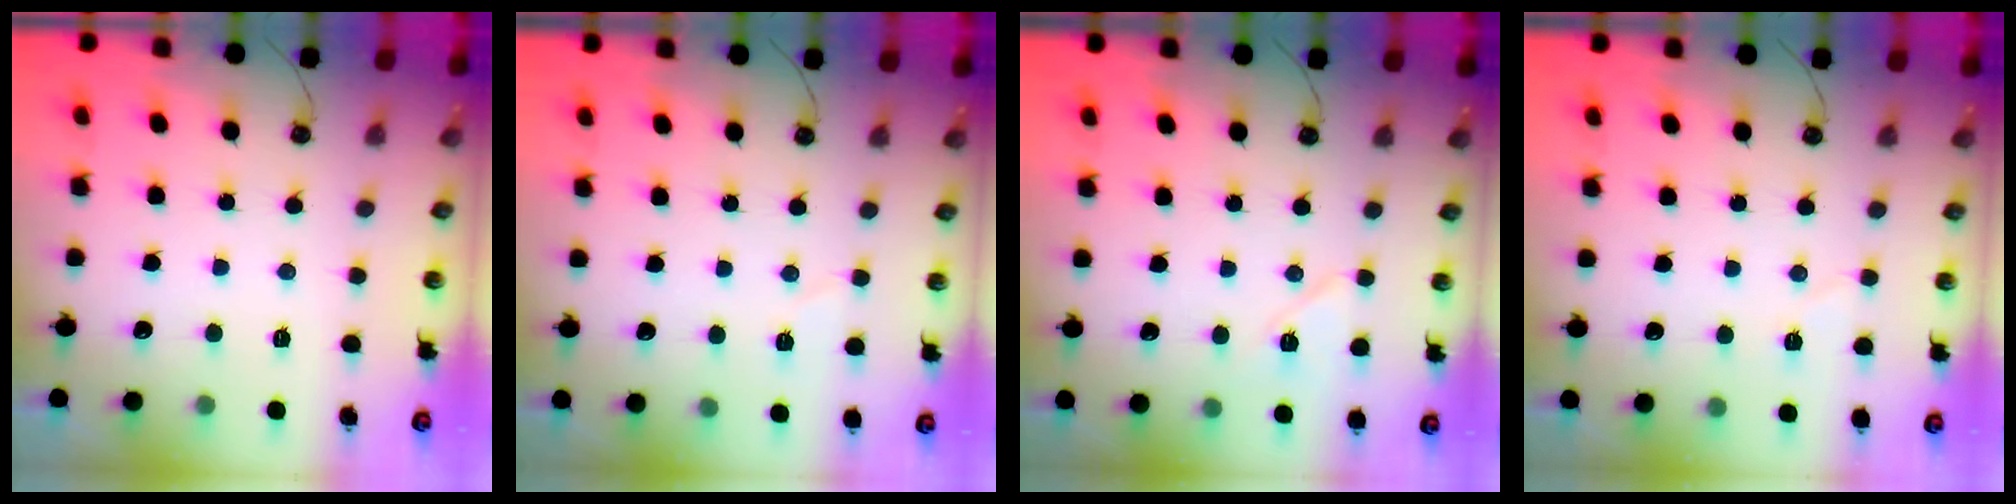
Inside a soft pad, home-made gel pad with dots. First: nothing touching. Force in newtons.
{"total": 4.6, "press": 4.1, "slide": 2.0}
{"total": 7.2, "press": 7.2, "slide": 0.6}
{"total": 4.2, "press": 4.0, "slide": 1.4}